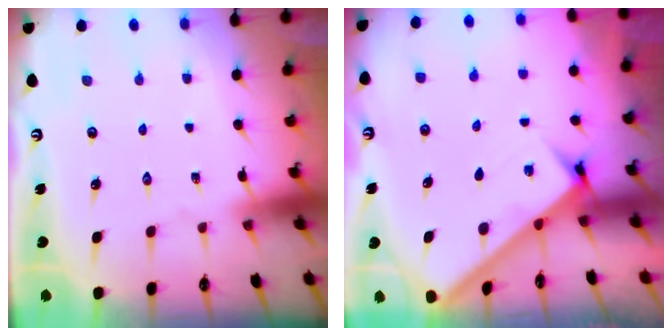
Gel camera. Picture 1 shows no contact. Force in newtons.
{"total": 2.8, "press": 2.7, "slide": 0.4}